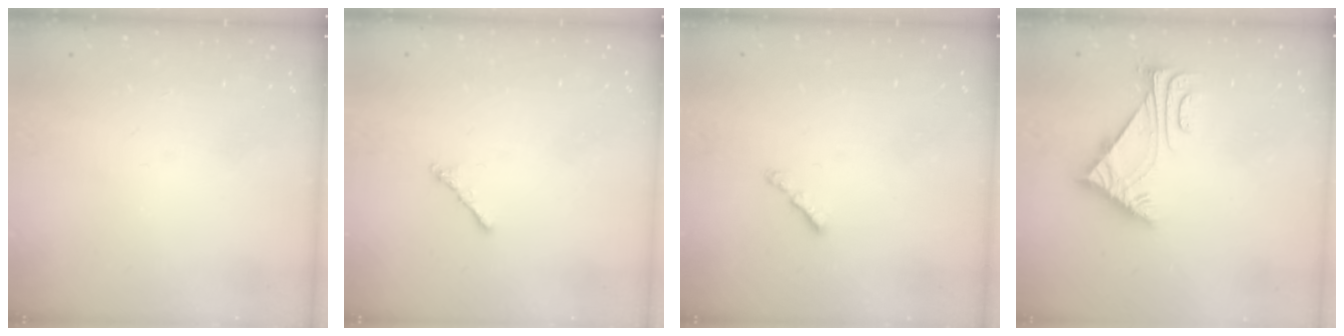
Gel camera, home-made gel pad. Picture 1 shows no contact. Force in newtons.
{"total": 1.8, "press": 1.7, "slide": 0.6}
{"total": 1.6, "press": 1.5, "slide": 0.5}
{"total": 5.9, "press": 5.8, "slide": 1.2}